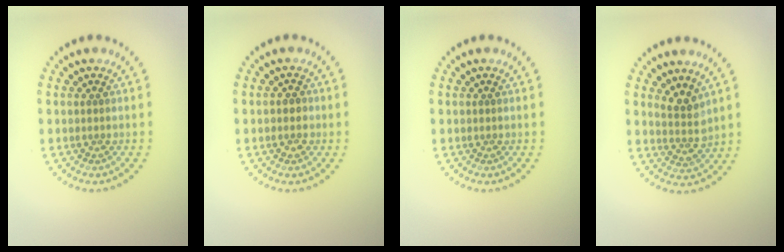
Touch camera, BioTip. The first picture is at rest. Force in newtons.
{"total": 1.4, "press": 1.3, "slide": 0.4}
{"total": 0.0}
{"total": 2.4, "press": 1.9, "slide": 1.6}